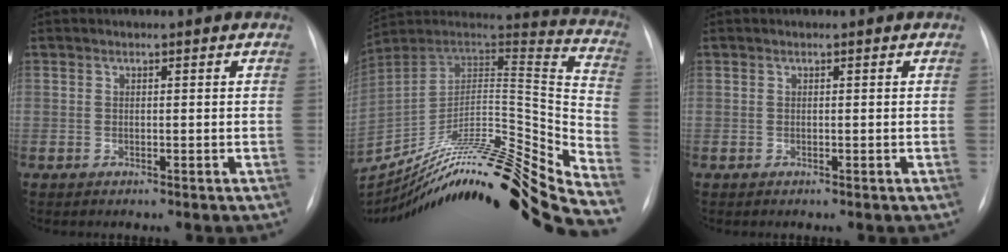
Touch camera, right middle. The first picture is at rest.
{"total": 32.7, "force": [-27.0, 0.1, 18.5], "torque": [-0.205, -0.020, -0.412]}
{"total": 0.0}